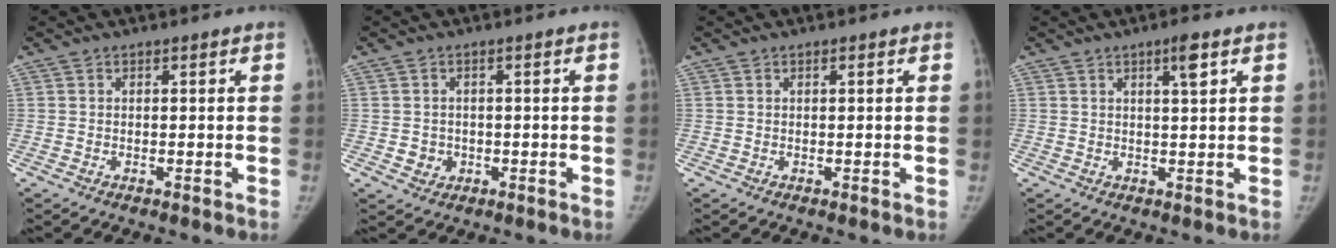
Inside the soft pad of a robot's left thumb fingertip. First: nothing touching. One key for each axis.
{"total": 2.6, "fx": -0.5, "fy": 2.5, "fz": 0.7, "tx": 0.000, "ty": 0.005, "tz": -0.002}
{"total": 0.0}
{"total": 3.4, "fx": 1.7, "fy": 0.3, "fz": 2.9, "tx": -0.046, "ty": -0.007, "tz": 0.028}